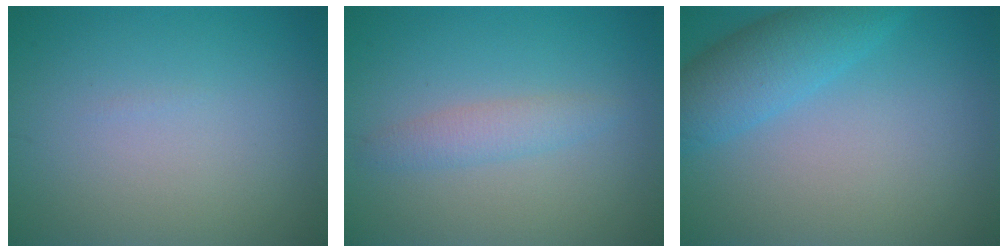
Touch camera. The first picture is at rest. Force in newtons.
{"total": 2.0, "press": 2.0, "slide": 0.0}
{"total": 3.6, "press": 3.6, "slide": 0.1}